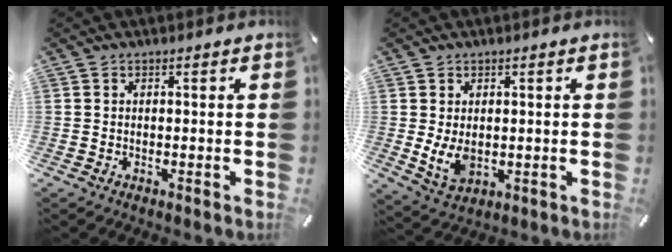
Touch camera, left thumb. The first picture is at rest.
{"total": 5.9, "force": [0.2, 4.0, 4.3], "torque": [-0.096, -0.007, 0.003]}